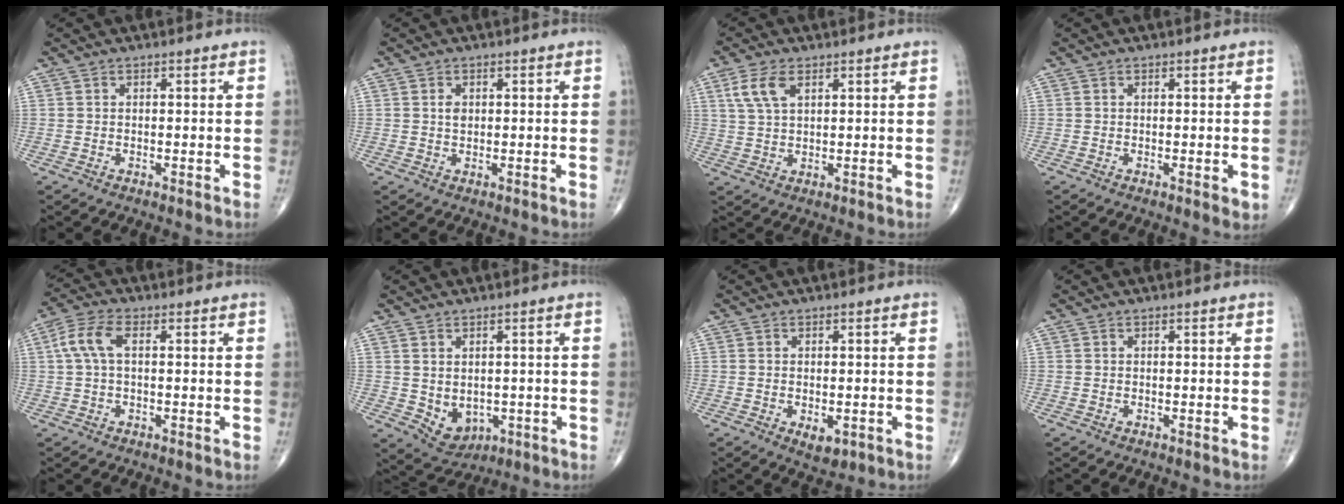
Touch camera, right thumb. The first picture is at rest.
{"total": 1.7, "force": [0.4, 1.2, 1.1], "torque": [-0.015, -0.001, 0.007]}
{"total": 5.8, "force": [2.5, 2.9, 4.4], "torque": [-0.096, 0.001, 0.056]}
{"total": 1.9, "force": [-0.3, 0.6, 1.8], "torque": [-0.025, -0.007, -0.003]}
{"total": 6.1, "force": [1.1, 2.8, 5.4], "torque": [-0.131, 0.018, 0.018]}
{"total": 6.2, "force": [-0.8, 4.7, 3.9], "torque": [-0.037, -0.005, 0.008]}
{"total": 3.2, "force": [-1.0, 1.8, 2.5], "torque": [-0.030, -0.003, -0.006]}
{"total": 0.0}